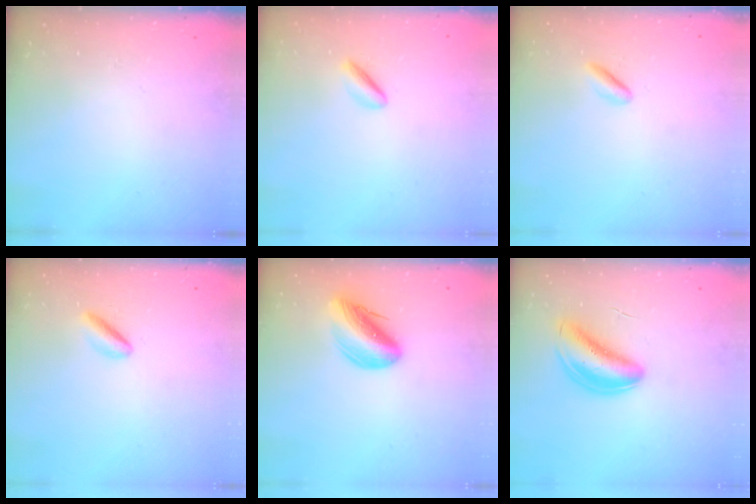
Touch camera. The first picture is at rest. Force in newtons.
{"total": 2.0, "press": 1.9, "slide": 0.6}
{"total": 1.1, "press": 0.9, "slide": 0.7}
{"total": 2.9, "press": 2.9, "slide": 0.6}
{"total": 11.5, "press": 11.2, "slide": 2.8}
{"total": 6.5, "press": 6.1, "slide": 2.4}